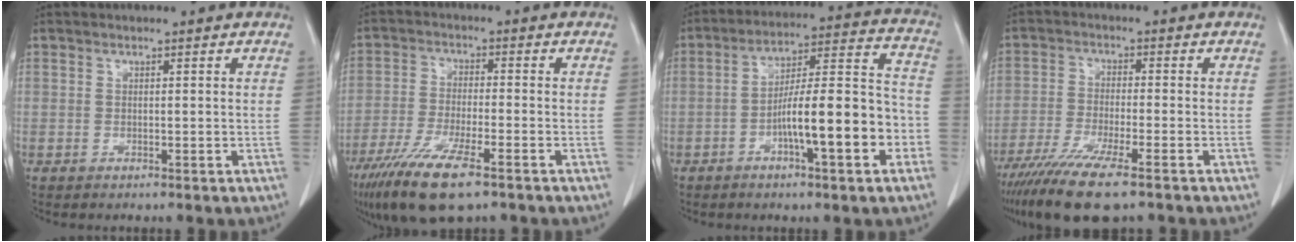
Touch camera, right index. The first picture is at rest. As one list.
[{"total": 11.4, "force": [-7.4, 2.0, 8.5], "torque": [-0.161, -0.028, -0.126]}, {"total": 15.2, "force": [-5.1, 2.4, 14.1], "torque": [-0.216, 0.024, -0.078]}, {"total": 11.8, "force": [-8.3, 1.4, 8.2], "torque": [-0.148, -0.029, -0.140]}]